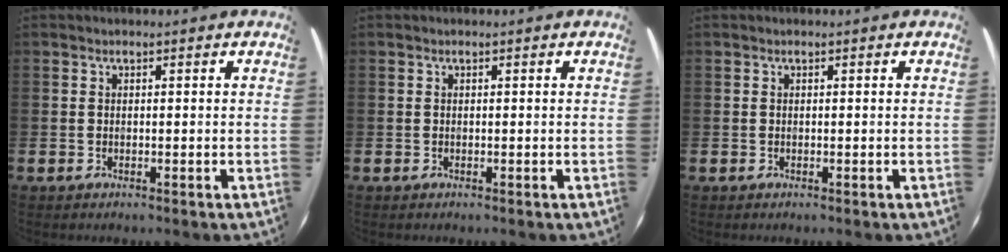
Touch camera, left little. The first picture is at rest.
{"total": 0.0}
{"total": 0.0}